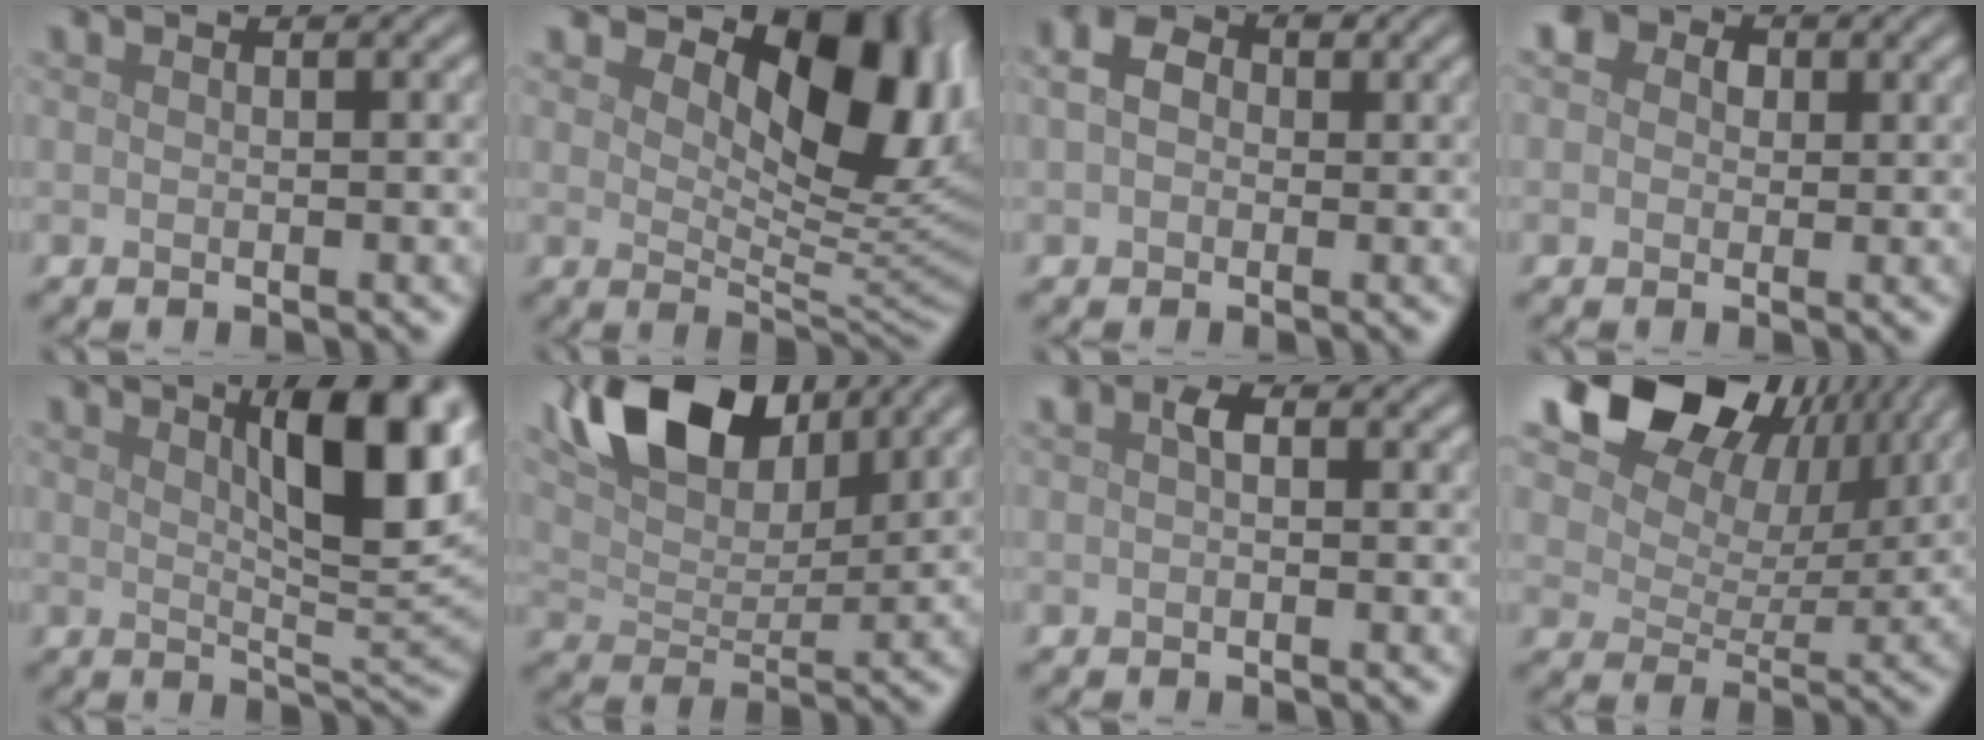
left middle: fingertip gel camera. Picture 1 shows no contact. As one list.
[{"total": 10.4, "force": [4.5, 5.1, 7.9], "torque": [-0.114, -0.005, 0.072]}, {"total": 3.5, "force": [0.4, 2.8, 2.1], "torque": [-0.047, 0.013, -0.005]}, {"total": 5.3, "force": [2.1, 4.1, 2.7], "torque": [-0.041, 0.023, -0.008]}, {"total": 9.5, "force": [3.5, 2.7, 8.4], "torque": [-0.113, 0.007, 0.056]}, {"total": 10.3, "force": [6.6, 4.8, 6.3], "torque": [-0.121, 0.011, 0.114]}, {"total": 1.5, "force": [0.3, 0.9, 1.2], "torque": [-0.023, 0.006, 0.001]}, {"total": 17.1, "force": [9.5, 11.3, 8.6], "torque": [-0.181, 0.061, 0.163]}]